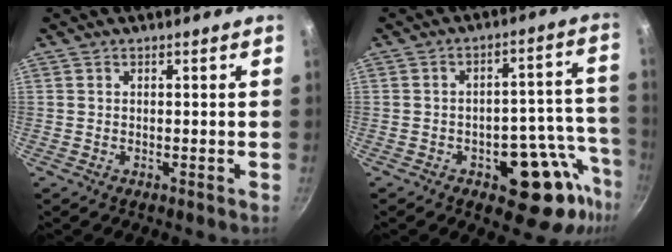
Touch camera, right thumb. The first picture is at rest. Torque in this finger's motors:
{"motor_torque": [3.19, 1.82, 1.15, -0.79, 0.05]}